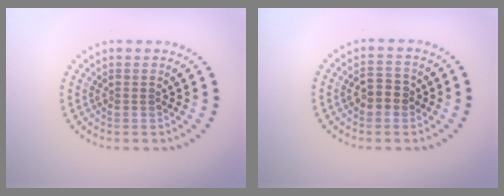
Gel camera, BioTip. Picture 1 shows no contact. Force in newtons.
{"total": 2.3, "press": 2.3, "slide": 0.4}